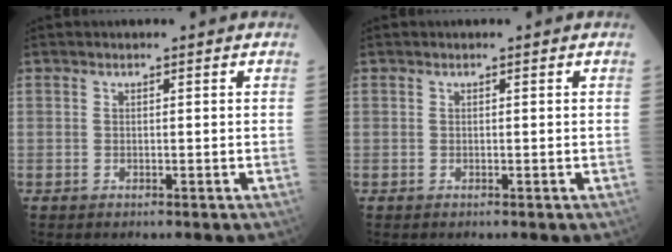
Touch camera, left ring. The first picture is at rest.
{"total": 0.0}